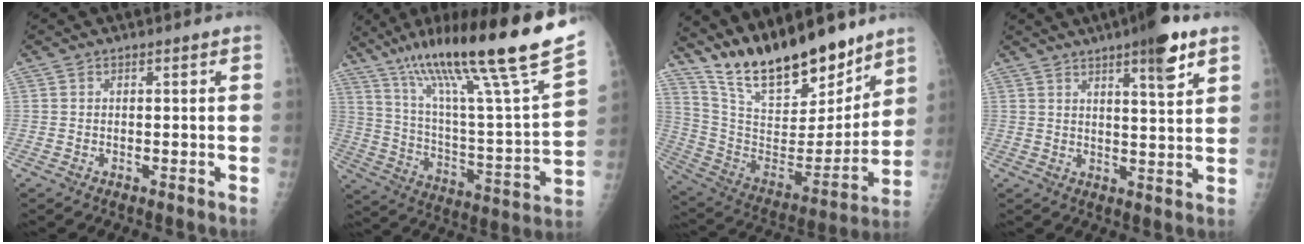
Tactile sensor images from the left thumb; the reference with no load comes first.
{"total": 29.6, "force": [20.0, 2.3, 21.8], "torque": [-0.345, -0.056, 0.329]}
{"total": 22.8, "force": [18.5, 7.4, 11.1], "torque": [-0.155, -0.095, 0.326]}
{"total": 9.0, "force": [5.4, 1.5, 7.1], "torque": [-0.094, -0.027, 0.076]}